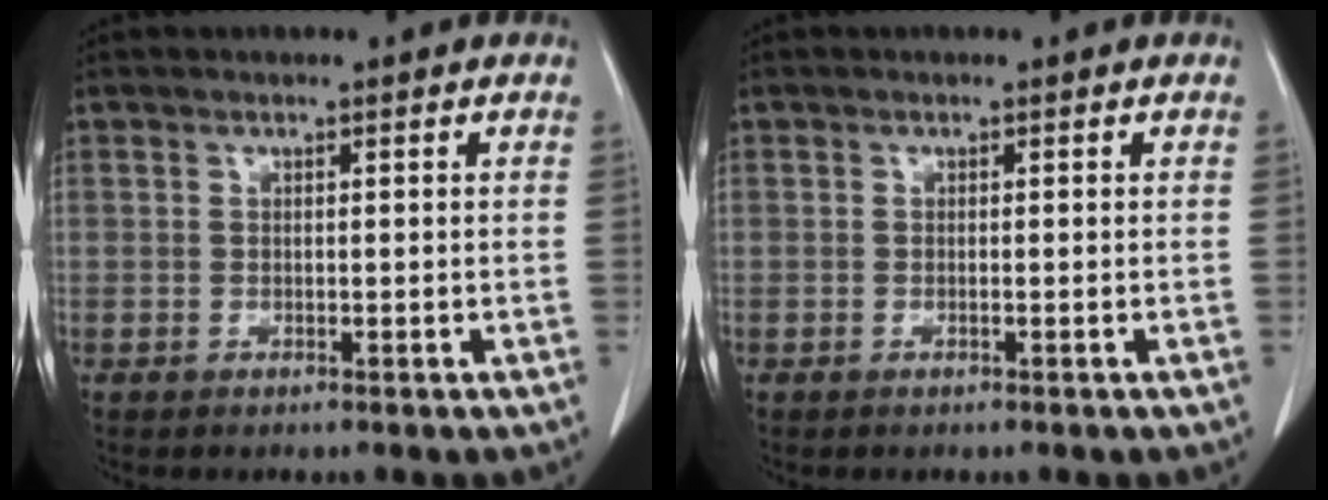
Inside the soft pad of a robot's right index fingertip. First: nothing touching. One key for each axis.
{"total": 0.0}